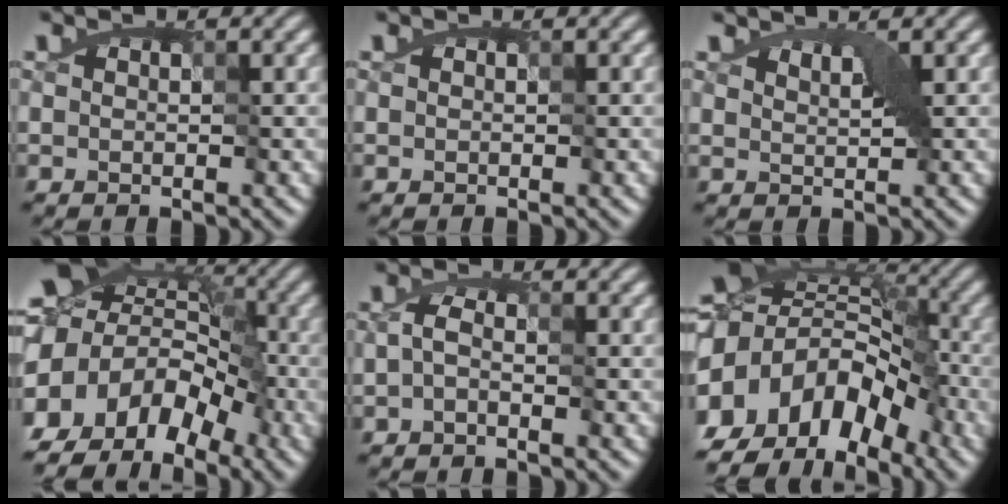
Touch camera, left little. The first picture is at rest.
{"total": 0.0}
{"total": 1.8, "force": [1.2, 0.7, 1.2], "torque": [-0.023, 0.007, 0.017]}
{"total": 12.6, "force": [-5.1, 9.3, 6.8], "torque": [-0.108, -0.019, -0.076]}
{"total": 1.9, "force": [-1.4, 0.8, 1.0], "torque": [-0.018, -0.005, -0.017]}
{"total": 14.9, "force": [-7.3, 10.0, 8.3], "torque": [-0.161, -0.010, -0.114]}